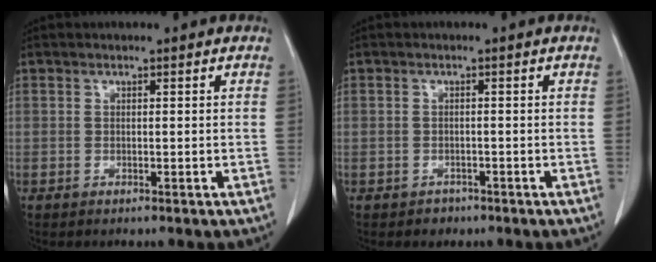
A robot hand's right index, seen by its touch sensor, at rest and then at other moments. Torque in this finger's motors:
{"motor_torque": [-0.80, -0.44, -0.51, -0.16]}